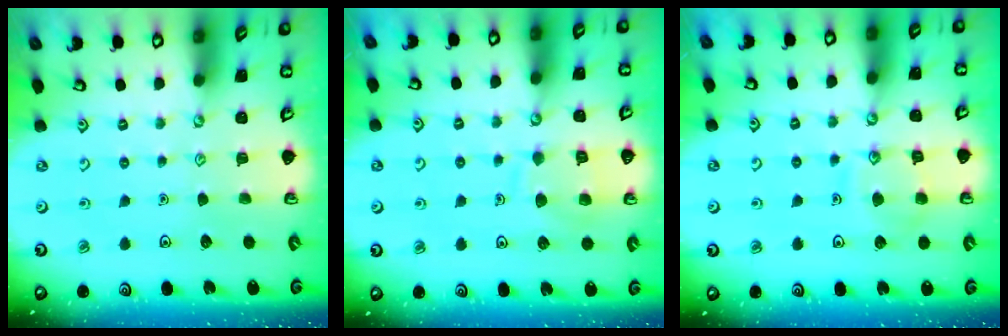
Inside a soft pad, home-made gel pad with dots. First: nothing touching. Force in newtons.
{"total": 9.7, "press": 9.7, "slide": 0.9}
{"total": 10.6, "press": 10.6, "slide": 0.9}